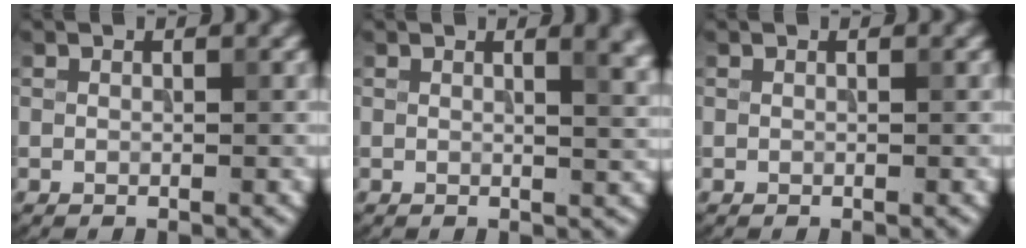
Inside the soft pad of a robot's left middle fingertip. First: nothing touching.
{"total": 3.3, "force": [1.6, 1.1, 2.7], "torque": [-0.023, 0.002, 0.021]}
{"total": 0.0}